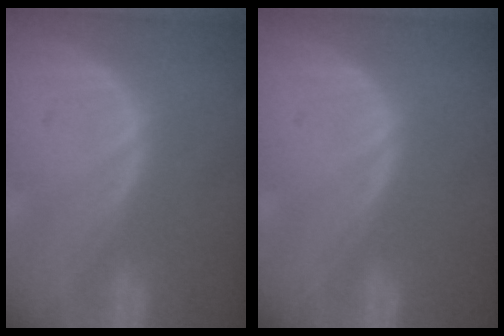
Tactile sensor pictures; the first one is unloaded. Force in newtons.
{"total": 0.0}